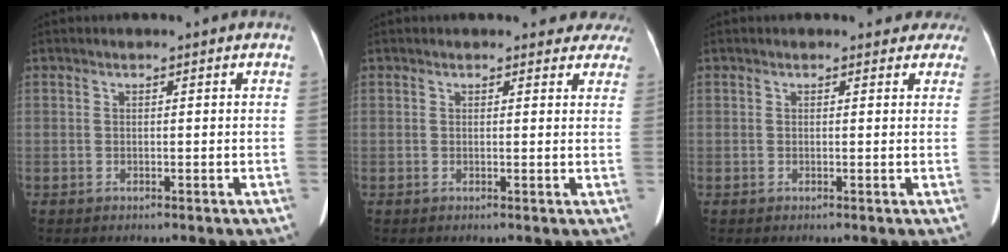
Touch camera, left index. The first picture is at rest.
{"total": 6.1, "force": [5.5, 2.5, 0.7], "torque": [0.023, -0.006, 0.035]}
{"total": 4.0, "force": [3.4, 2.1, 0.3], "torque": [0.017, -0.004, 0.017]}